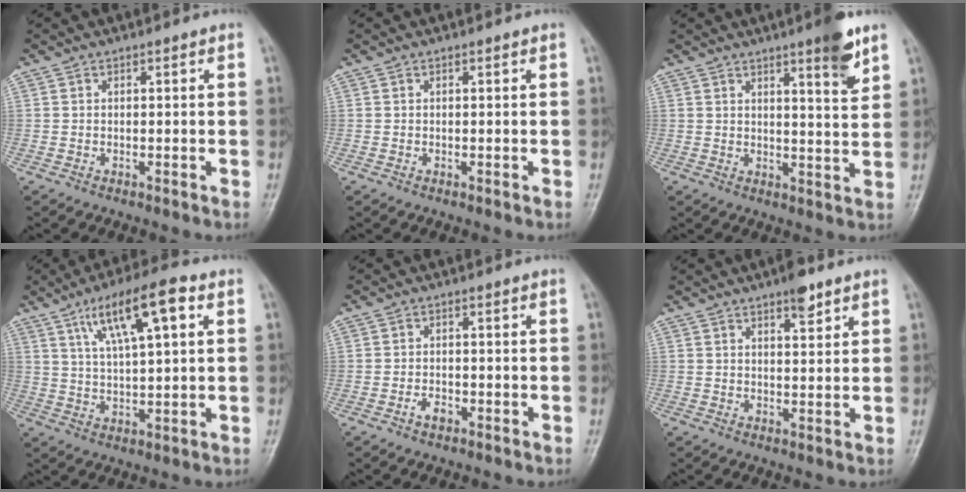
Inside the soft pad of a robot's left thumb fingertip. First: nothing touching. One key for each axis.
{"total": 0.0}
{"total": 7.3, "fx": 4.6, "fy": 0.8, "fz": 5.5, "tx": -0.071, "ty": -0.032, "tz": 0.064}
{"total": 12.8, "fx": 5.5, "fy": 3.4, "fz": 11.0, "tx": -0.180, "ty": 0.000, "tz": 0.094}
{"total": 2.0, "fx": -1.1, "fy": 1.2, "fz": 1.2, "tx": -0.019, "ty": 0.006, "tz": -0.020}
{"total": 4.4, "fx": 3.0, "fy": 1.4, "fz": 2.9, "tx": -0.034, "ty": -0.018, "tz": 0.043}